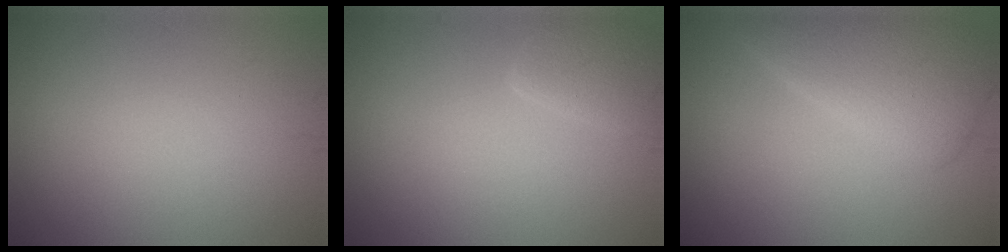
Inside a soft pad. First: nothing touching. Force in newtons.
{"total": 2.3, "press": 2.3, "slide": 0.1}
{"total": 4.9, "press": 4.9, "slide": 0.2}